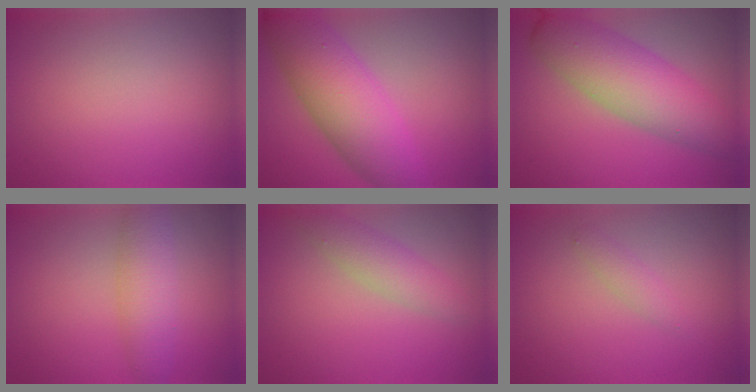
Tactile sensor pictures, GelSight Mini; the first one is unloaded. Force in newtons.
{"total": 8.5, "press": 8.5, "slide": 0.2}
{"total": 7.8, "press": 7.8, "slide": 0.2}
{"total": 4.3, "press": 4.3, "slide": 0.0}
{"total": 3.0, "press": 3.0, "slide": 0.1}
{"total": 1.3, "press": 1.3, "slide": 0.0}